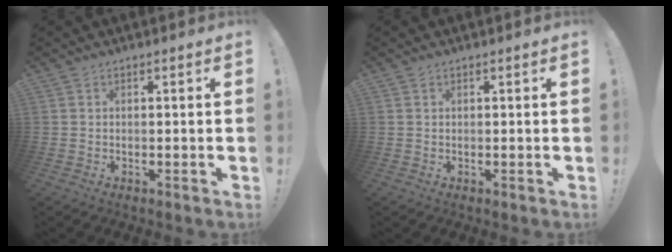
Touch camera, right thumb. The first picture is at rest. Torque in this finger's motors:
{"motor_torque": [-0.30, 0.10, -0.24, 0.23, 0.01]}